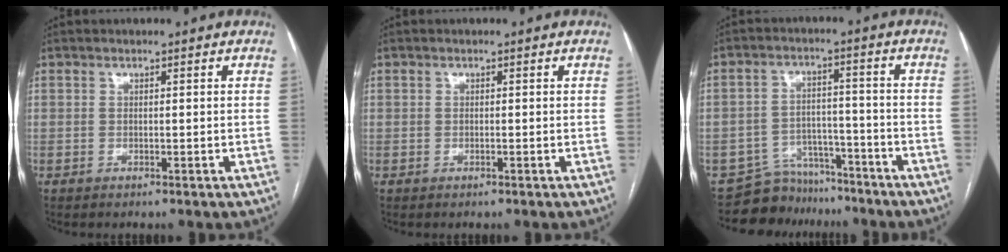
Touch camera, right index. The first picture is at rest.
{"total": 0.0}
{"total": 8.2, "force": [-7.2, 3.8, -0.5], "torque": [0.014, 0.033, -0.114]}